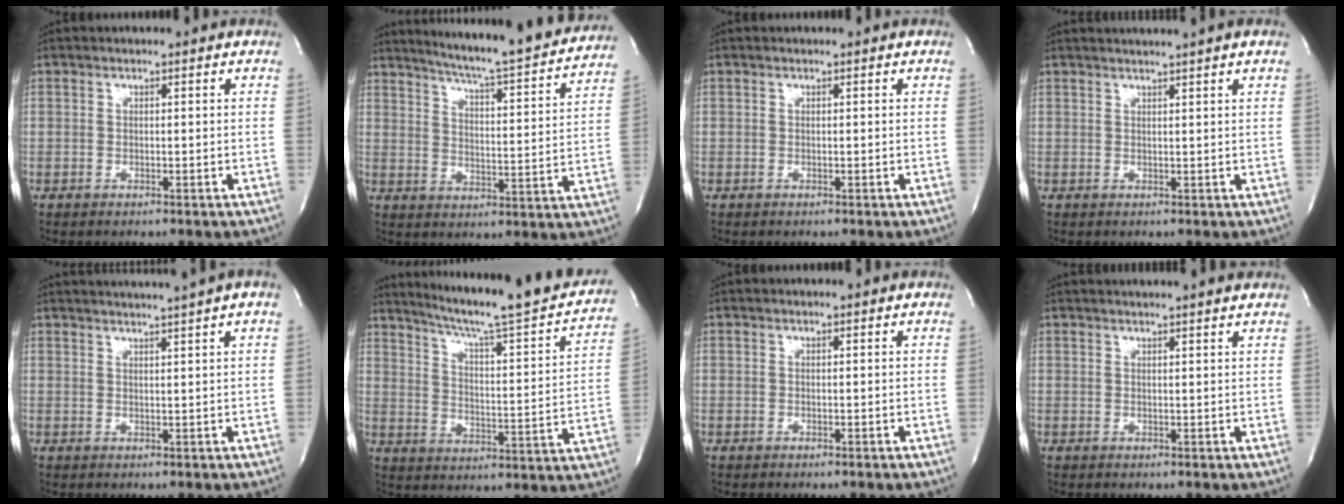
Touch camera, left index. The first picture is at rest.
{"total": 20.4, "force": [18.8, 0.0, 7.9], "torque": [-0.125, -0.048, 0.244]}
{"total": 0.0}
{"total": 4.3, "force": [3.7, -1.2, 1.8], "torque": [-0.023, 0.013, 0.048]}
{"total": 6.7, "force": [5.6, -1.6, 3.3], "torque": [-0.046, 0.011, 0.069]}
{"total": 23.7, "force": [20.6, 1.1, 11.5], "torque": [-0.175, -0.039, 0.271]}
{"total": 0.0}
{"total": 6.8, "force": [6.2, -0.7, 2.5], "torque": [-0.033, 0.021, 0.065]}